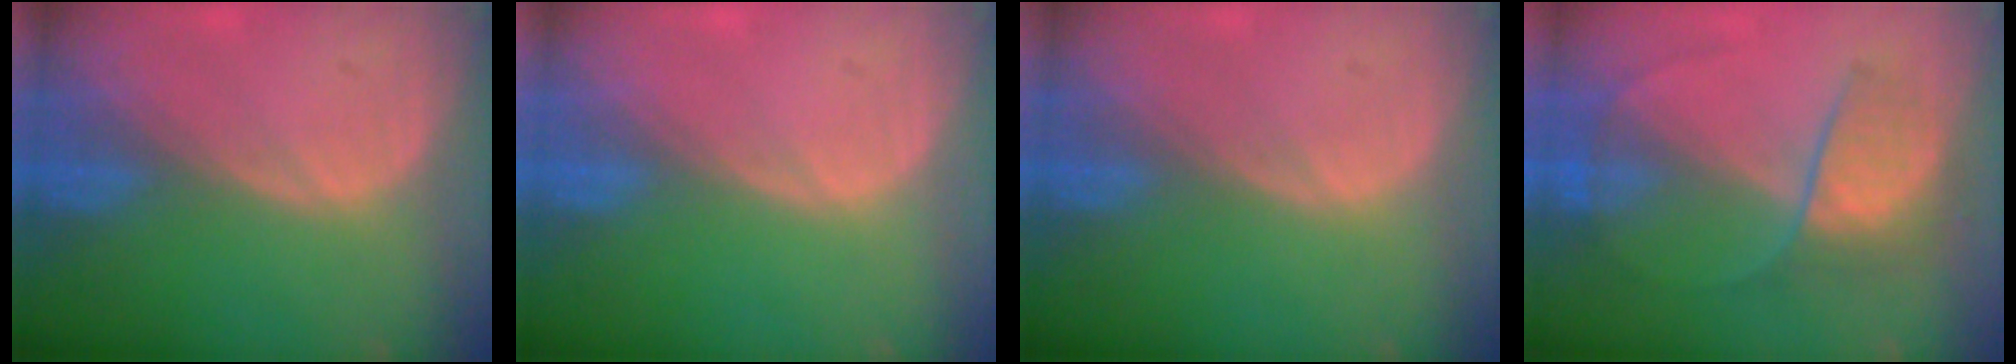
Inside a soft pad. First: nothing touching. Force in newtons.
{"total": 0.0}
{"total": 0.0}
{"total": 6.5, "press": 6.3, "slide": 1.3}